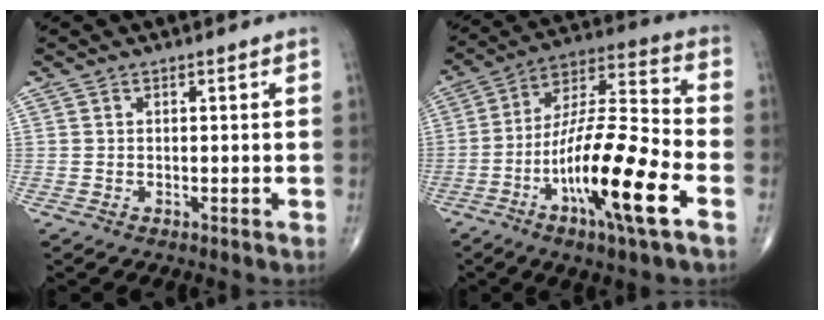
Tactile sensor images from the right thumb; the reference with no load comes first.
{"total": 20.2, "force": [-7.9, 3.7, 18.2], "torque": [-0.347, 0.038, -0.137]}